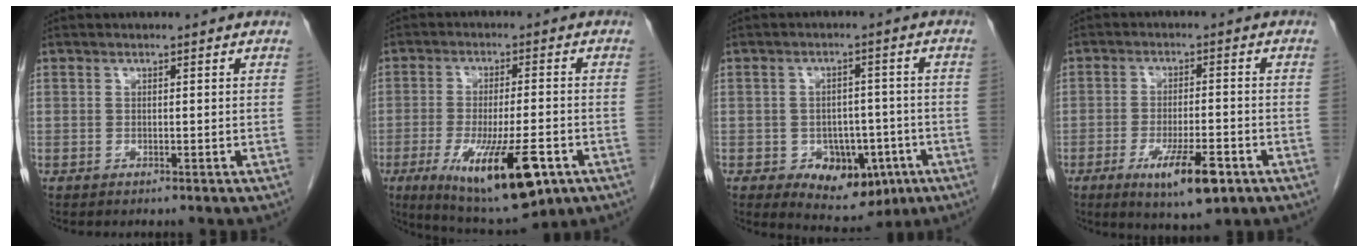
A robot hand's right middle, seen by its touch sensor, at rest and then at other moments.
{"total": 15.7, "force": [-6.9, 3.3, 13.7], "torque": [-0.225, -0.034, -0.097]}
{"total": 8.7, "force": [-3.4, 5.7, 5.7], "torque": [-0.073, 0.005, -0.037]}
{"total": 8.7, "force": [-4.4, 2.0, 7.3], "torque": [-0.126, -0.015, -0.065]}